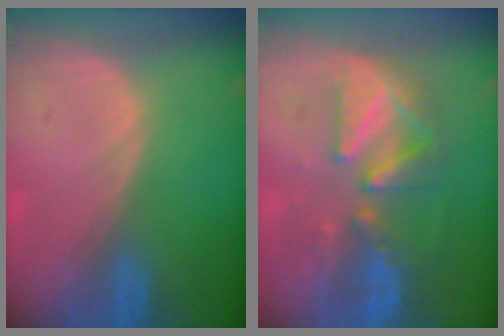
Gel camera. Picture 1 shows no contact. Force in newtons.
{"total": 8.2, "press": 8.0, "slide": 1.8}